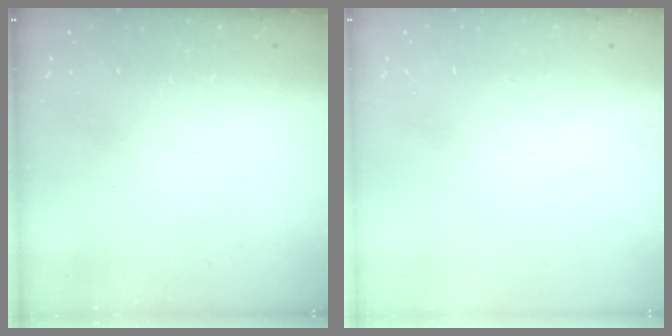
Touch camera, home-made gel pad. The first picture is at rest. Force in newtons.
{"total": 0.0}